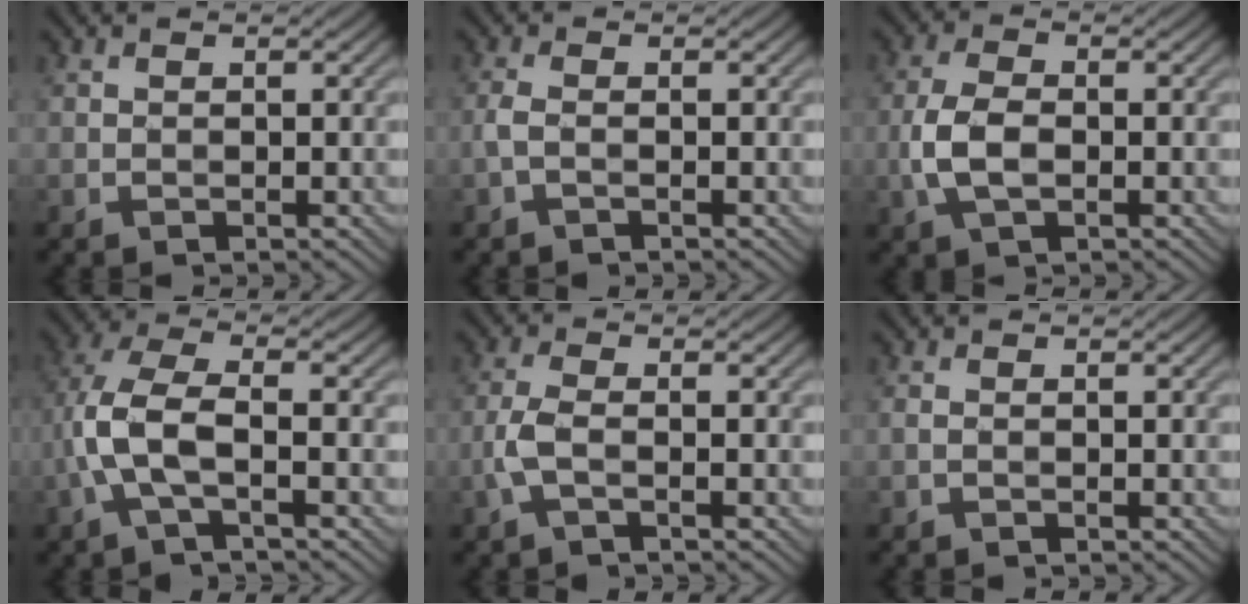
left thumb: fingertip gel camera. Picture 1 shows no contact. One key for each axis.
{"total": 1.7, "fx": -0.6, "fy": 0.4, "fz": 1.5, "tx": -0.037, "ty": 0.004, "tz": -0.018}
{"total": 5.1, "fx": -1.0, "fy": 2.7, "fz": 4.2, "tx": -0.103, "ty": 0.000, "tz": -0.023}
{"total": 7.1, "fx": -1.8, "fy": 2.5, "fz": 6.4, "tx": -0.154, "ty": 0.013, "tz": -0.045}
{"total": 3.2, "fx": -1.1, "fy": 1.0, "fz": 2.9, "tx": -0.074, "ty": 0.003, "tz": -0.031}
{"total": 0.7, "fx": -0.2, "fy": 0.1, "fz": 0.7, "tx": -0.017, "ty": 0.000, "tz": -0.006}